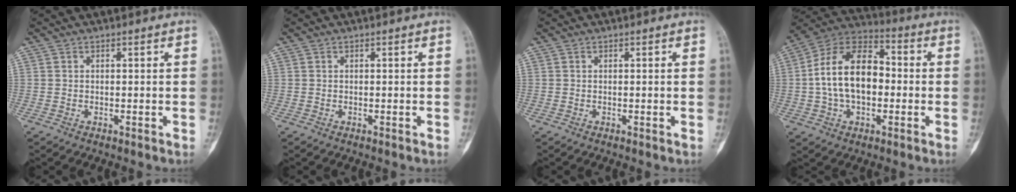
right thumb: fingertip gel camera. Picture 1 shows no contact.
{"total": 0.0}
{"total": 0.0}
{"total": 16.5, "force": [-0.3, 10.3, 12.9], "torque": [-0.209, 0.038, -0.015]}